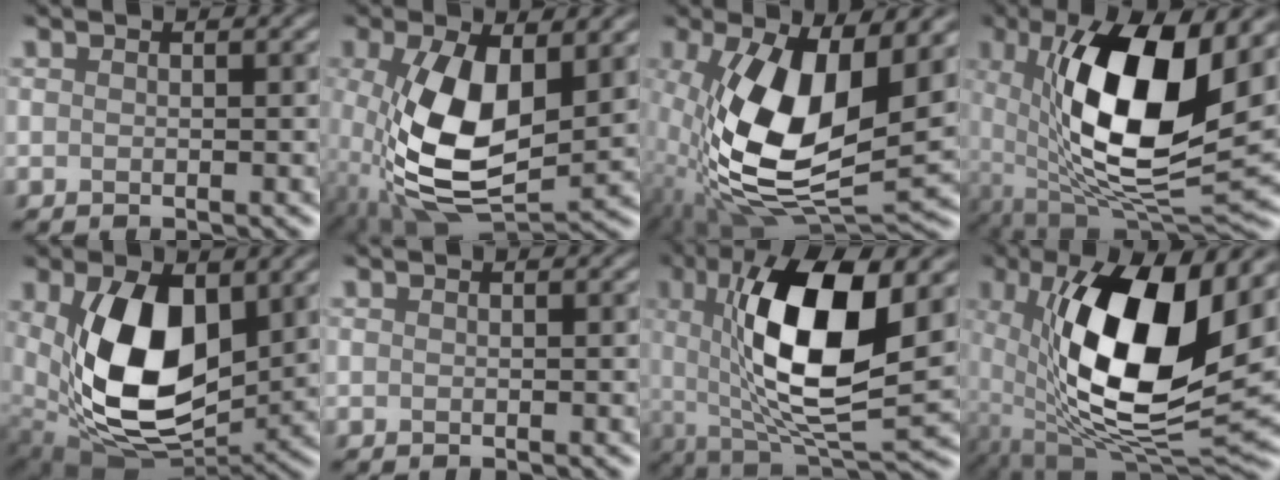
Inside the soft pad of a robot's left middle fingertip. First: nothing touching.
{"total": 8.4, "force": [0.2, 4.1, 7.3], "torque": [-0.175, -0.009, 0.011]}
{"total": 10.9, "force": [0.3, 5.1, 9.6], "torque": [-0.217, -0.017, 0.013]}
{"total": 12.3, "force": [2.6, 4.9, 11.0], "torque": [-0.194, -0.011, 0.047]}
{"total": 10.6, "force": [2.3, 6.2, 8.3], "torque": [-0.167, -0.013, 0.049]}
{"total": 0.0}
{"total": 11.1, "force": [2.5, 3.8, 10.2], "torque": [-0.190, -0.002, 0.050]}
{"total": 13.3, "force": [2.2, 5.8, 11.8], "torque": [-0.222, -0.015, 0.042]}